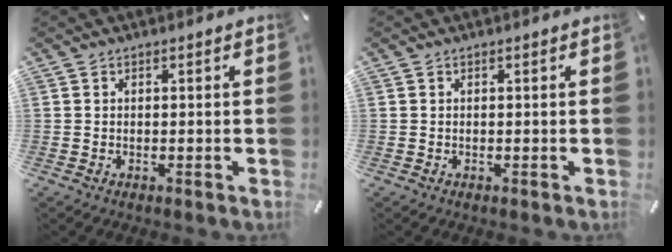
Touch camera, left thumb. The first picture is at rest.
{"total": 0.0}